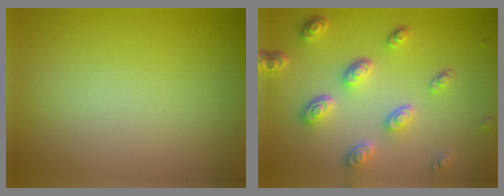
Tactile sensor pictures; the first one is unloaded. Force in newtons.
{"total": 4.8, "press": 3.6, "slide": 3.1}